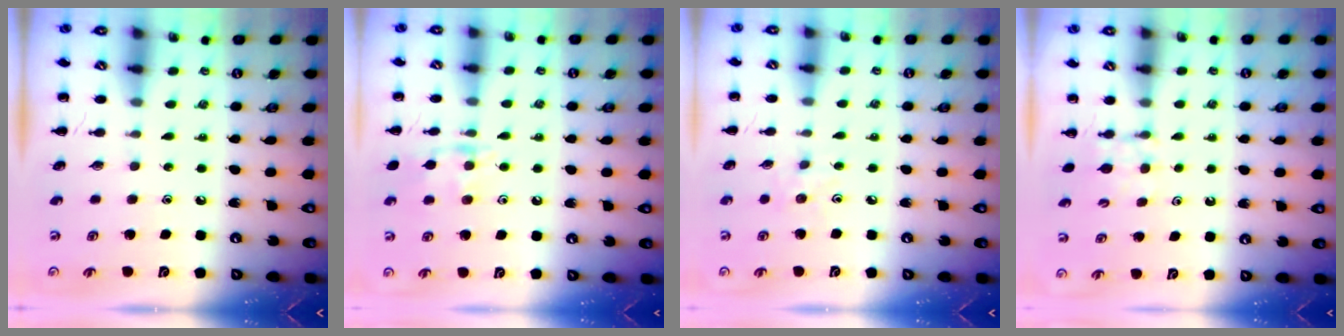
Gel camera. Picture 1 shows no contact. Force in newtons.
{"total": 10.3, "press": 10.2, "slide": 0.7}
{"total": 4.2, "press": 3.9, "slide": 1.5}
{"total": 4.3, "press": 4.1, "slide": 1.4}